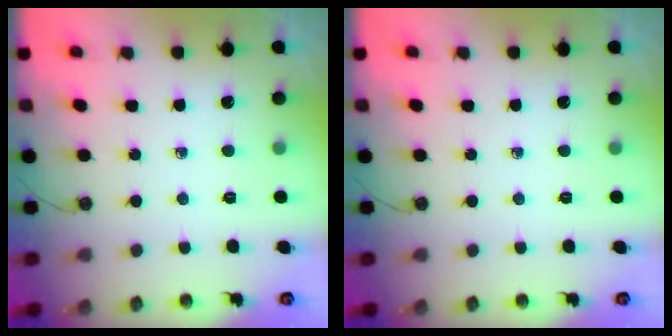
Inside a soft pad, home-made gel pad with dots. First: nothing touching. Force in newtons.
{"total": 0.0}